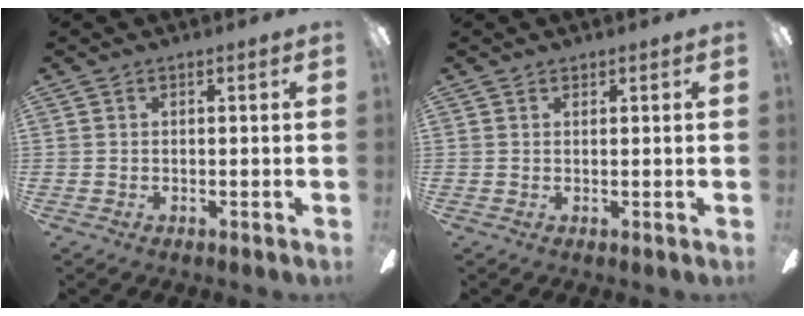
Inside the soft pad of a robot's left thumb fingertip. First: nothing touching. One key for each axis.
{"total": 0.8, "fx": 0.7, "fy": 0.4, "fz": 0.0, "tx": 0.000, "ty": 0.001, "tz": 0.013}